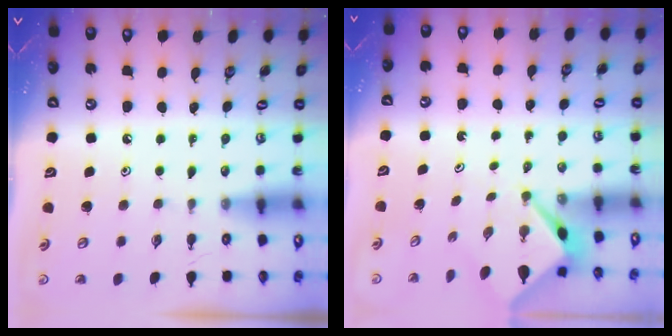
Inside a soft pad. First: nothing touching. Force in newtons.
{"total": 2.6, "press": 2.6, "slide": 0.2}